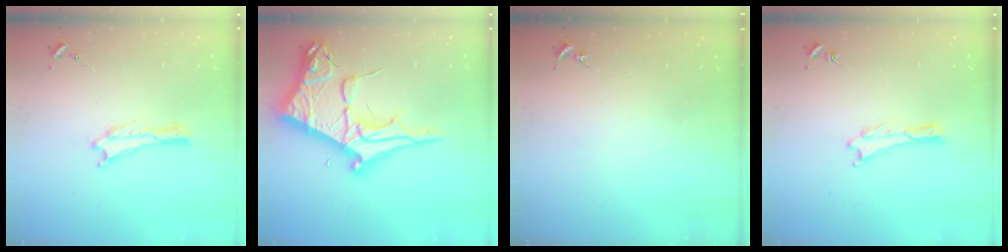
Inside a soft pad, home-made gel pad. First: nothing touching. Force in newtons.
{"total": 12.4, "press": 12.4, "slide": 1.4}
{"total": 0.0}
{"total": 0.0}